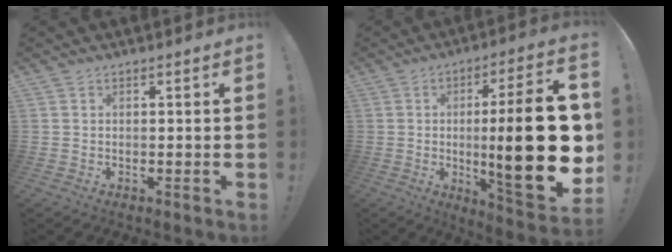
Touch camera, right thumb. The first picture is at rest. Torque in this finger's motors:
{"motor_torque": [0.52, 1.23, 2.47, -0.30, 0.49]}